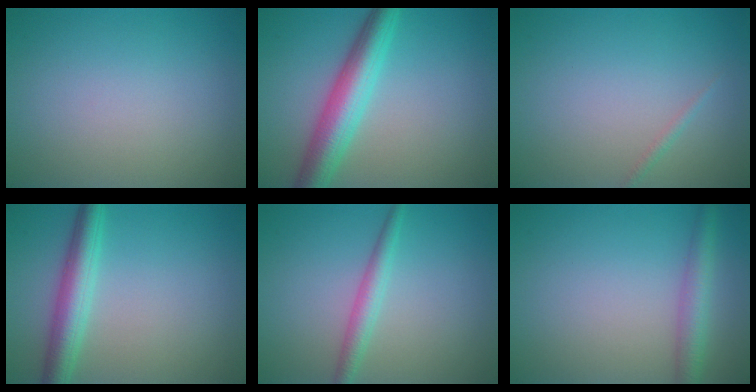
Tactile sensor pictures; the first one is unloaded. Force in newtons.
{"total": 5.8, "press": 5.8, "slide": 0.3}
{"total": 0.6, "press": 0.6, "slide": 0.0}
{"total": 4.3, "press": 4.3, "slide": 0.1}
{"total": 2.2, "press": 2.2, "slide": 0.0}
{"total": 3.0, "press": 3.0, "slide": 0.1}